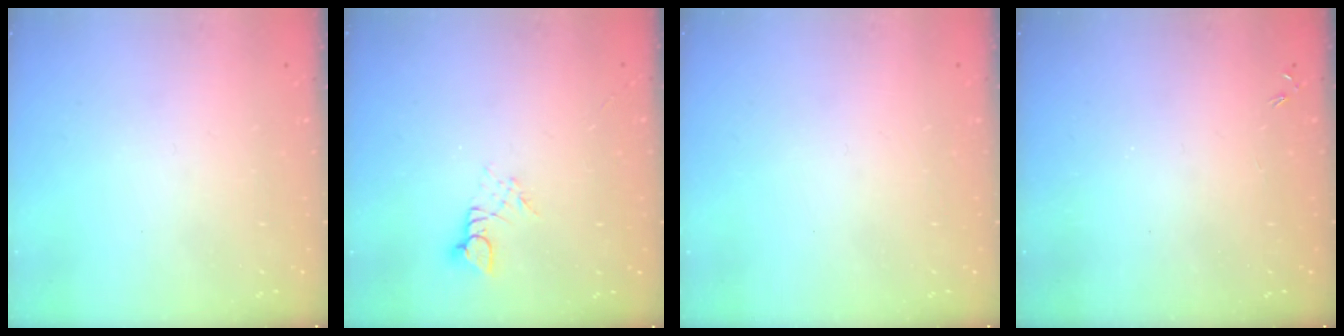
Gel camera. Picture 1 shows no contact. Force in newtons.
{"total": 2.7, "press": 2.7, "slide": 0.3}
{"total": 0.0}
{"total": 0.0}